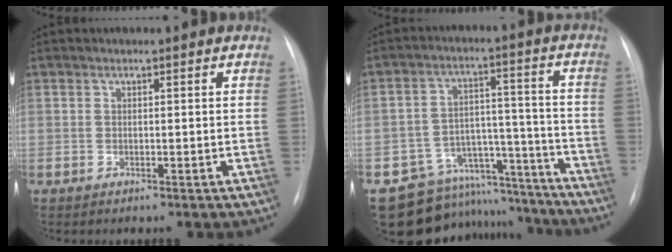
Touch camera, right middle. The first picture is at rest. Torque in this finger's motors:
{"motor_torque": [1.11, -1.03, 0.41, 0.03]}